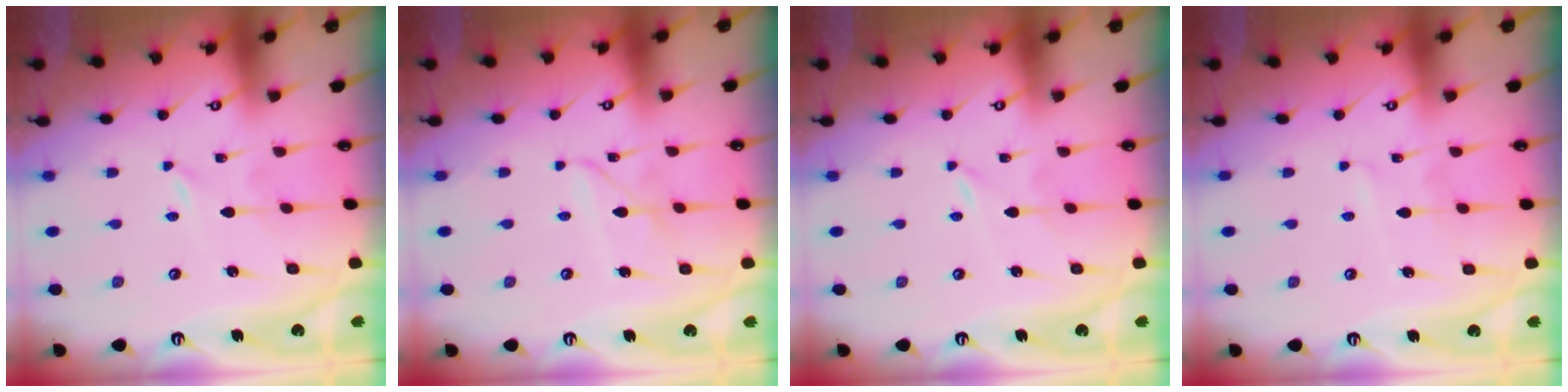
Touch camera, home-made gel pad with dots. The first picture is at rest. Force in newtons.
{"total": 2.8, "press": 2.8, "slide": 0.2}
{"total": 0.0}
{"total": 2.5, "press": 2.5, "slide": 0.3}